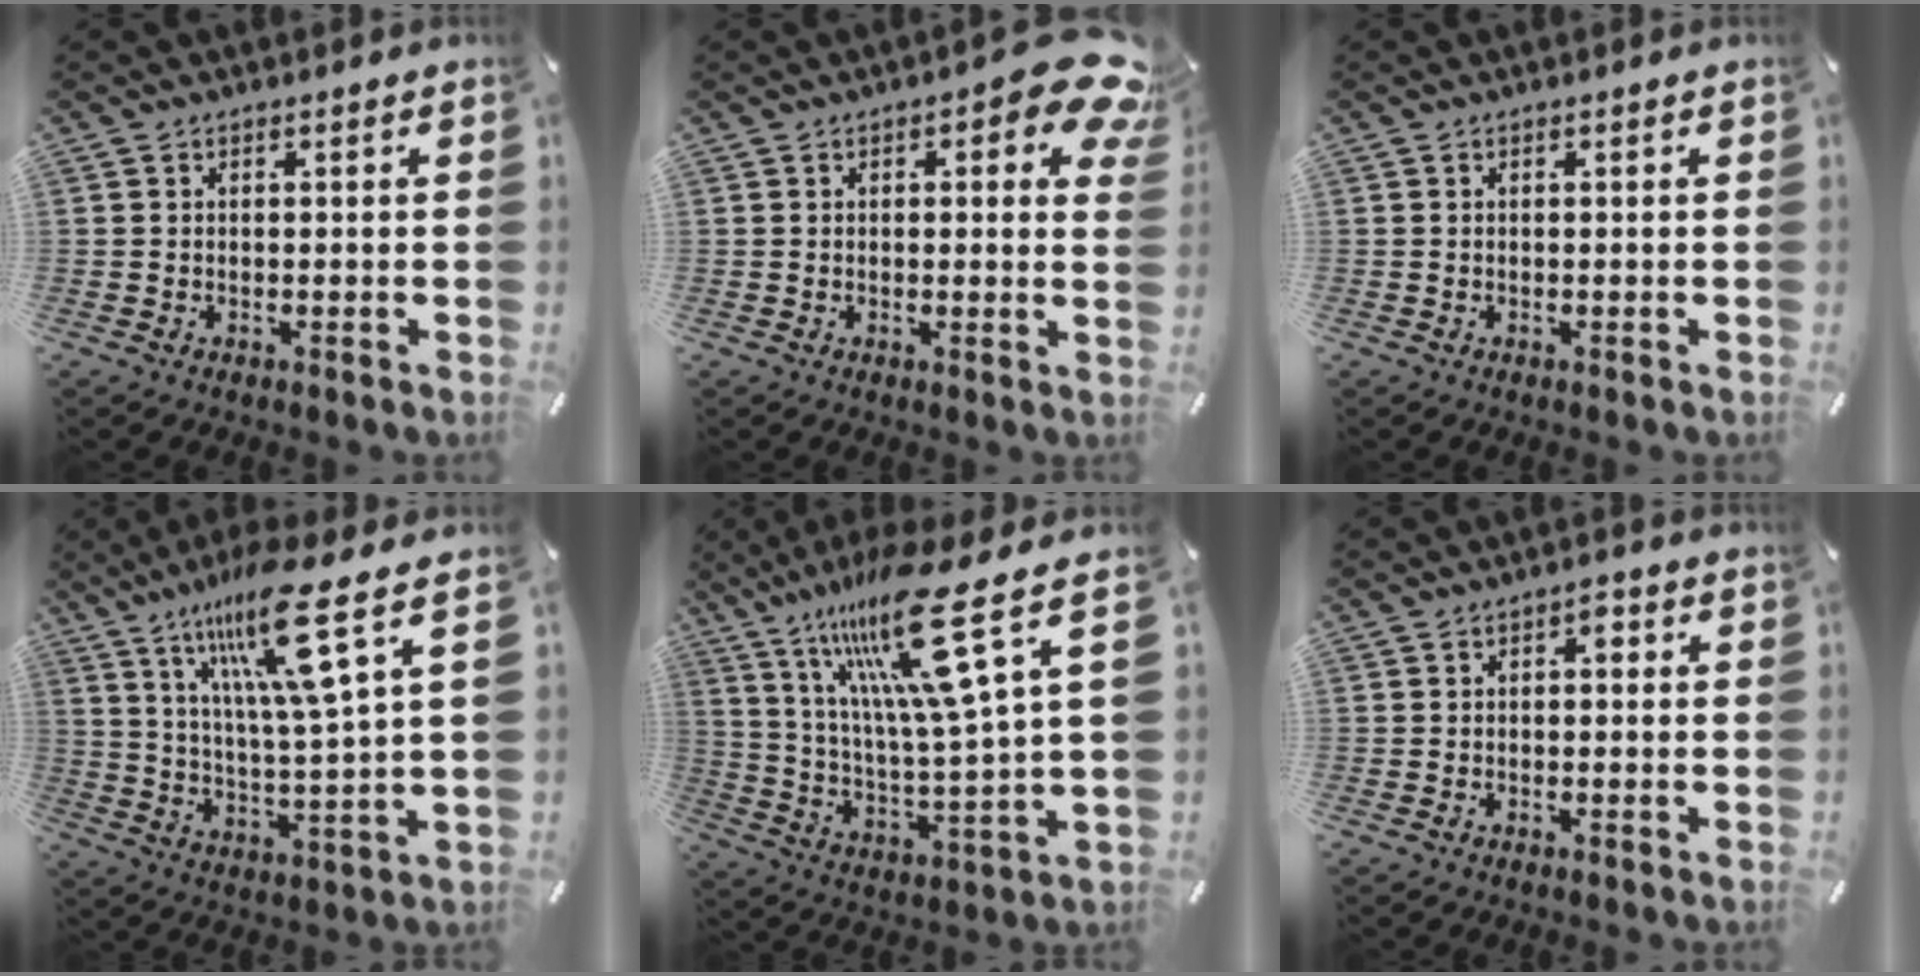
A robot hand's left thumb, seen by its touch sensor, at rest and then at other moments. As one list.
[{"total": 9.4, "force": [3.7, 4.2, 7.6], "torque": [-0.081, -0.021, 0.059]}, {"total": 0.0}, {"total": 17.1, "force": [10.3, 2.2, 13.4], "torque": [-0.249, -0.046, 0.157]}, {"total": 21.6, "force": [13.0, 2.8, 17.0], "torque": [-0.333, -0.080, 0.191]}, {"total": 2.2, "force": [-0.2, 1.2, 1.9], "torque": [-0.024, 0.005, -0.011]}]